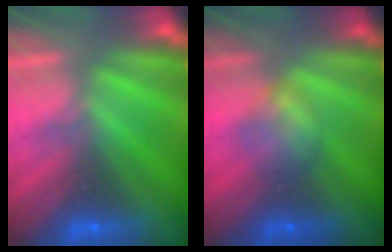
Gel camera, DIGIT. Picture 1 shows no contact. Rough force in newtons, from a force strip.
{"total": 2.3}